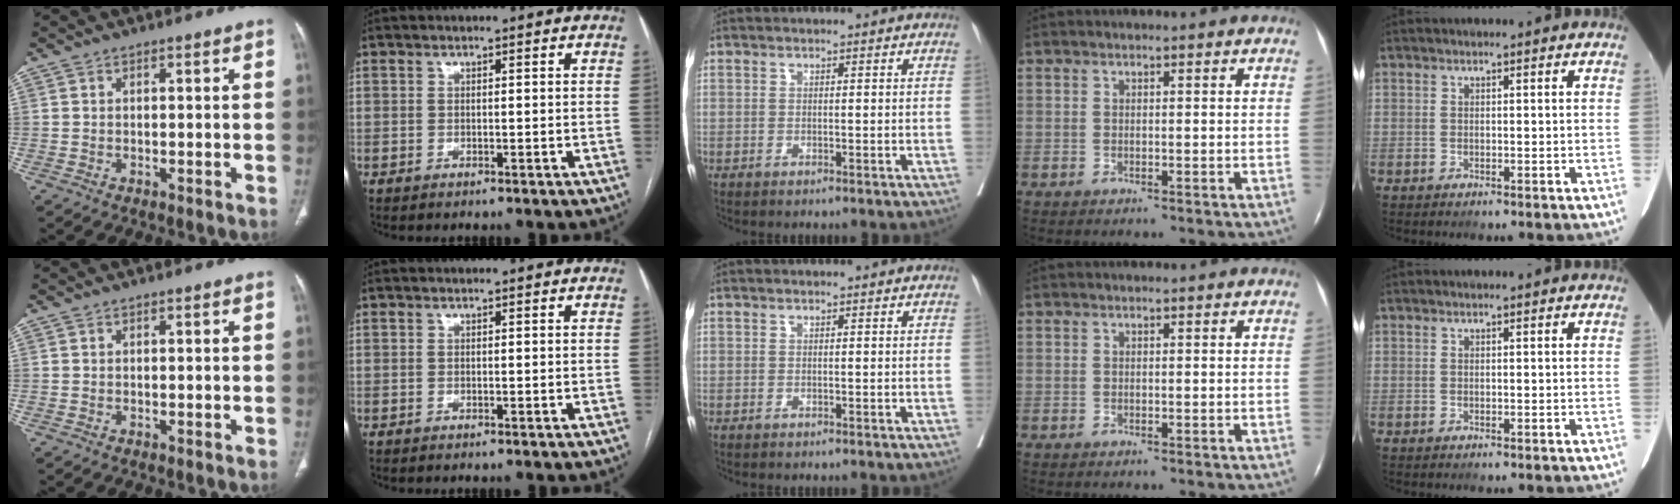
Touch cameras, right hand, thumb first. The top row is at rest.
{}